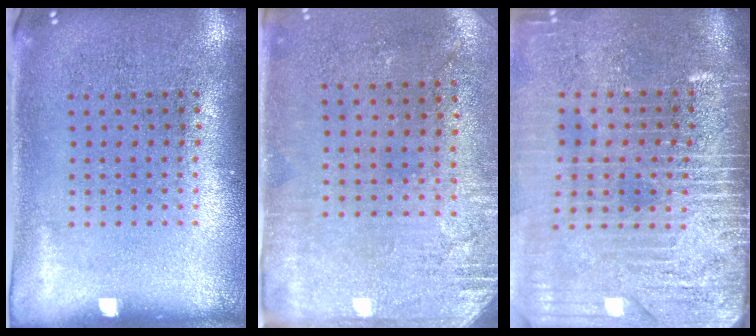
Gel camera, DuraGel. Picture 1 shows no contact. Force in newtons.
{"total": 2.8, "press": 2.3, "slide": 1.6}
{"total": 4.5, "press": 3.8, "slide": 2.4}